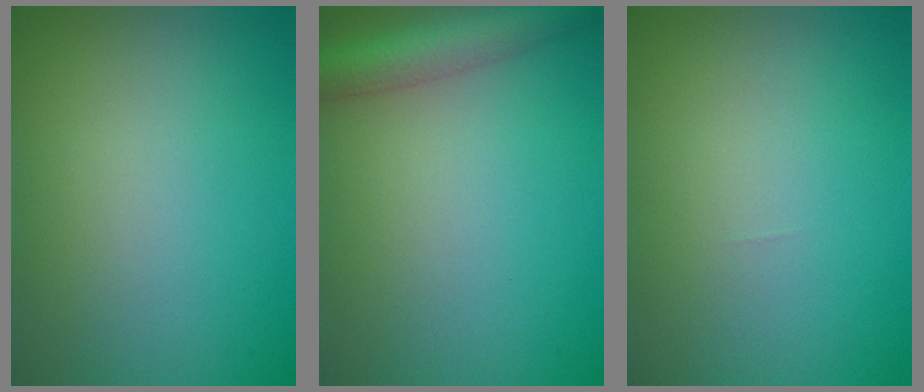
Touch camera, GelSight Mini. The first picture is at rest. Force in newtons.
{"total": 4.5, "press": 4.5, "slide": 0.2}
{"total": 0.0}